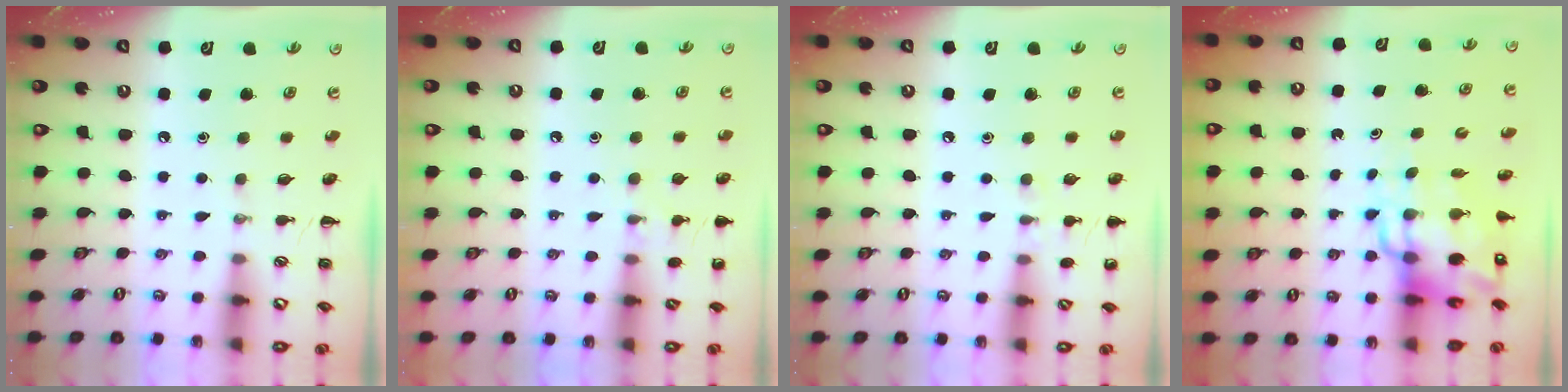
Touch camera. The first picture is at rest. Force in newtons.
{"total": 7.7, "press": 7.3, "slide": 2.4}
{"total": 5.9, "press": 5.6, "slide": 1.8}
{"total": 10.6, "press": 10.1, "slide": 3.2}